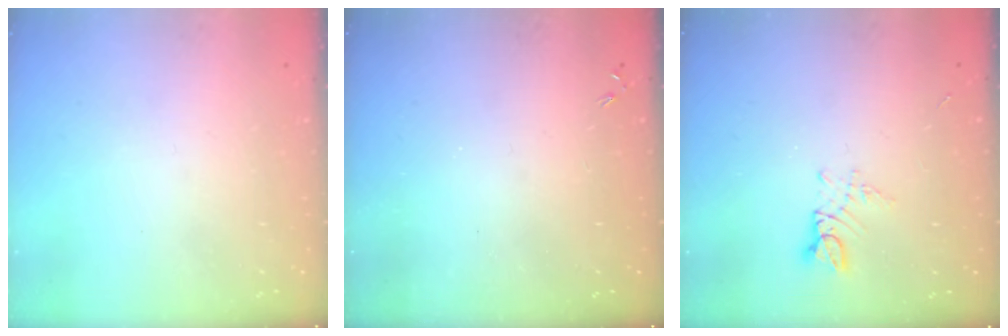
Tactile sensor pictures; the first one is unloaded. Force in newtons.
{"total": 0.0}
{"total": 2.8, "press": 2.8, "slide": 0.3}